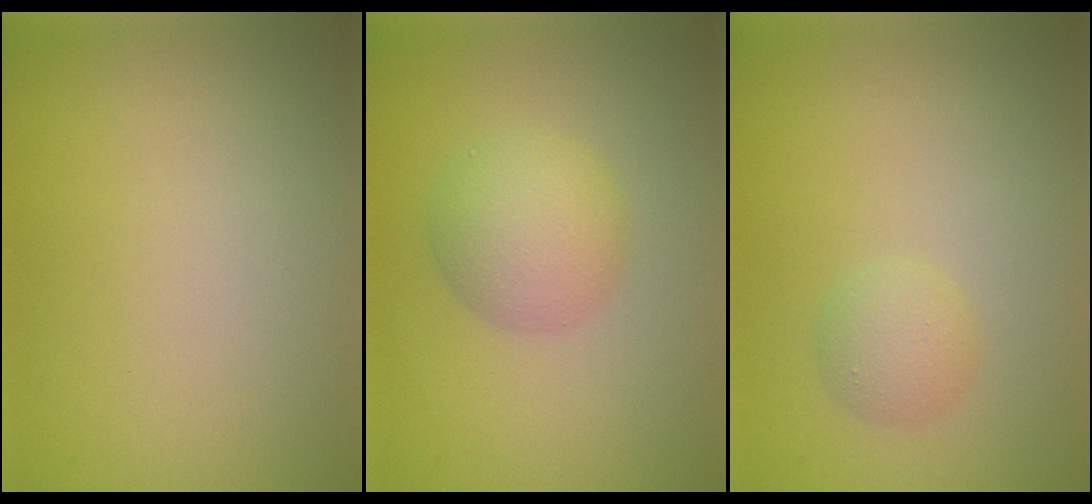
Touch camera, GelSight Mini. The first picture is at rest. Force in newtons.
{"total": 3.8, "press": 3.8, "slide": 0.0}
{"total": 1.7, "press": 1.7, "slide": 0.1}